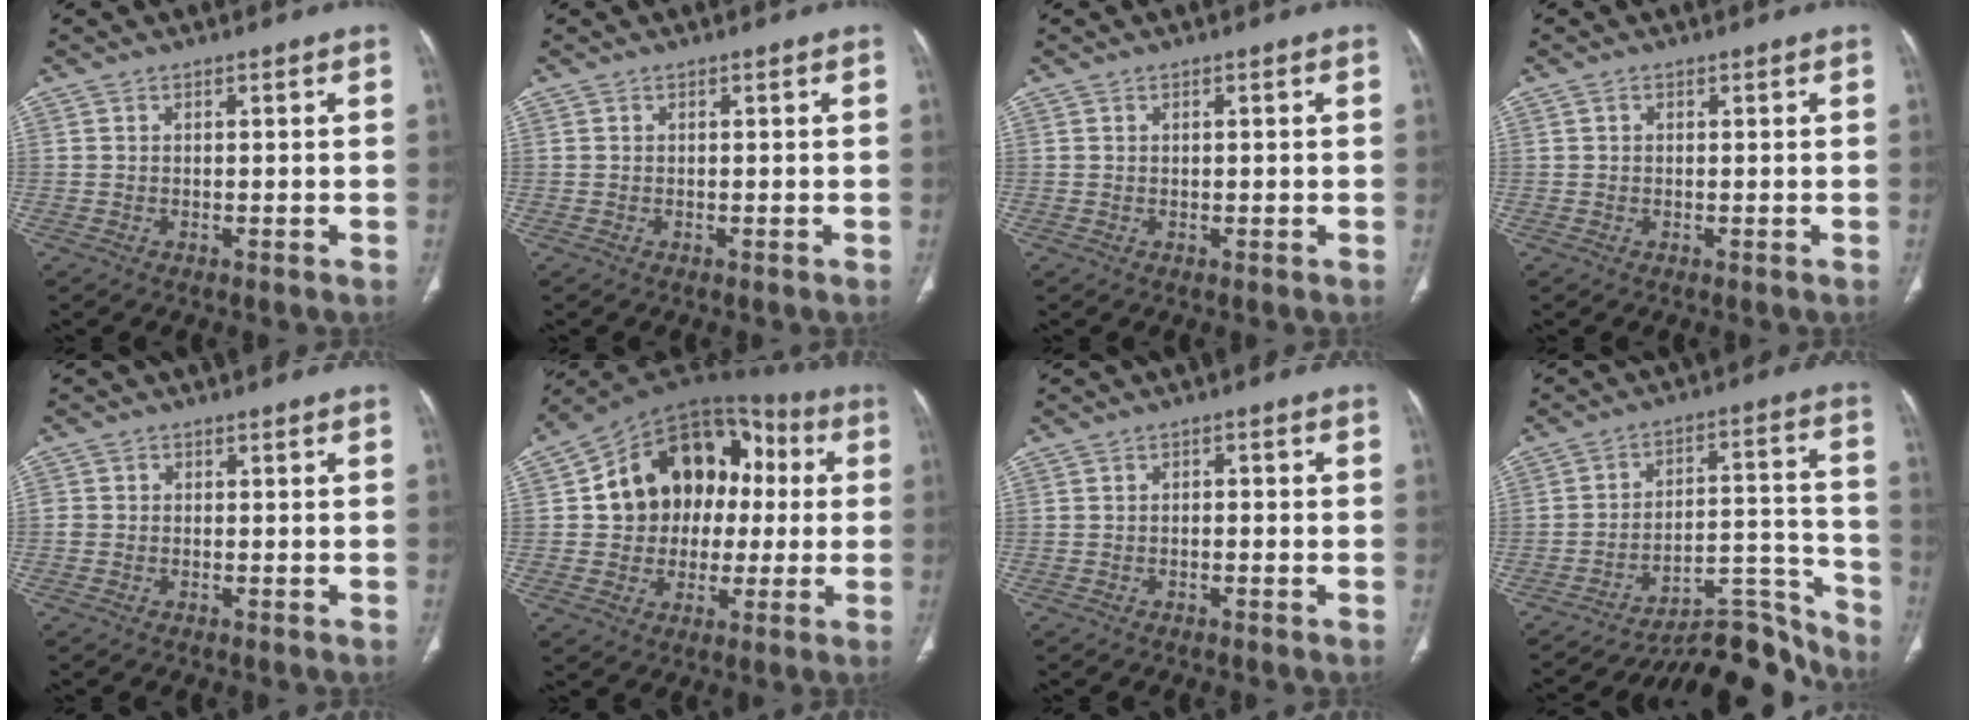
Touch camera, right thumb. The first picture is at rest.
{"total": 0.0}
{"total": 0.9, "force": [0.2, 0.4, 0.7], "torque": [-0.011, 0.000, 0.006]}
{"total": 0.5, "force": [0.2, 0.4, 0.3], "torque": [-0.004, 0.002, 0.003]}
{"total": 1.3, "force": [-0.2, 1.2, 0.3], "torque": [0.002, 0.005, -0.004]}
{"total": 20.4, "force": [1.8, 15.5, 13.2], "torque": [-0.160, 0.043, 0.030]}
{"total": 1.4, "force": [-0.2, 0.8, 1.1], "torque": [-0.012, 0.008, -0.005]}
{"total": 14.9, "force": [-14.6, 2.3, 1.8], "torque": [0.011, 0.132, -0.221]}